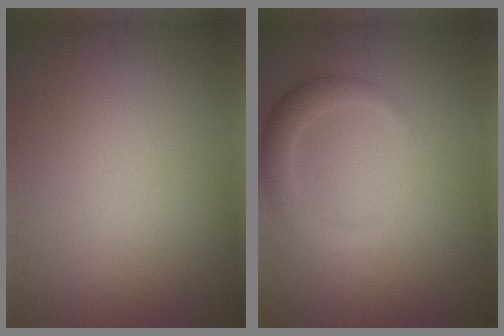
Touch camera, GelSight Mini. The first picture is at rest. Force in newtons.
{"total": 2.5, "press": 2.5, "slide": 0.2}